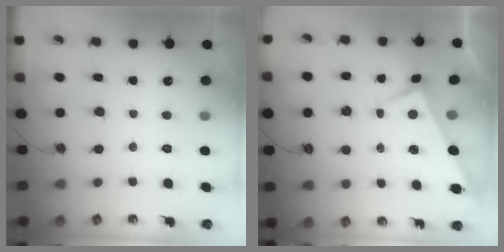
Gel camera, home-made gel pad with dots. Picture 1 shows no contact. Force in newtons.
{"total": 3.8, "press": 3.8, "slide": 0.4}